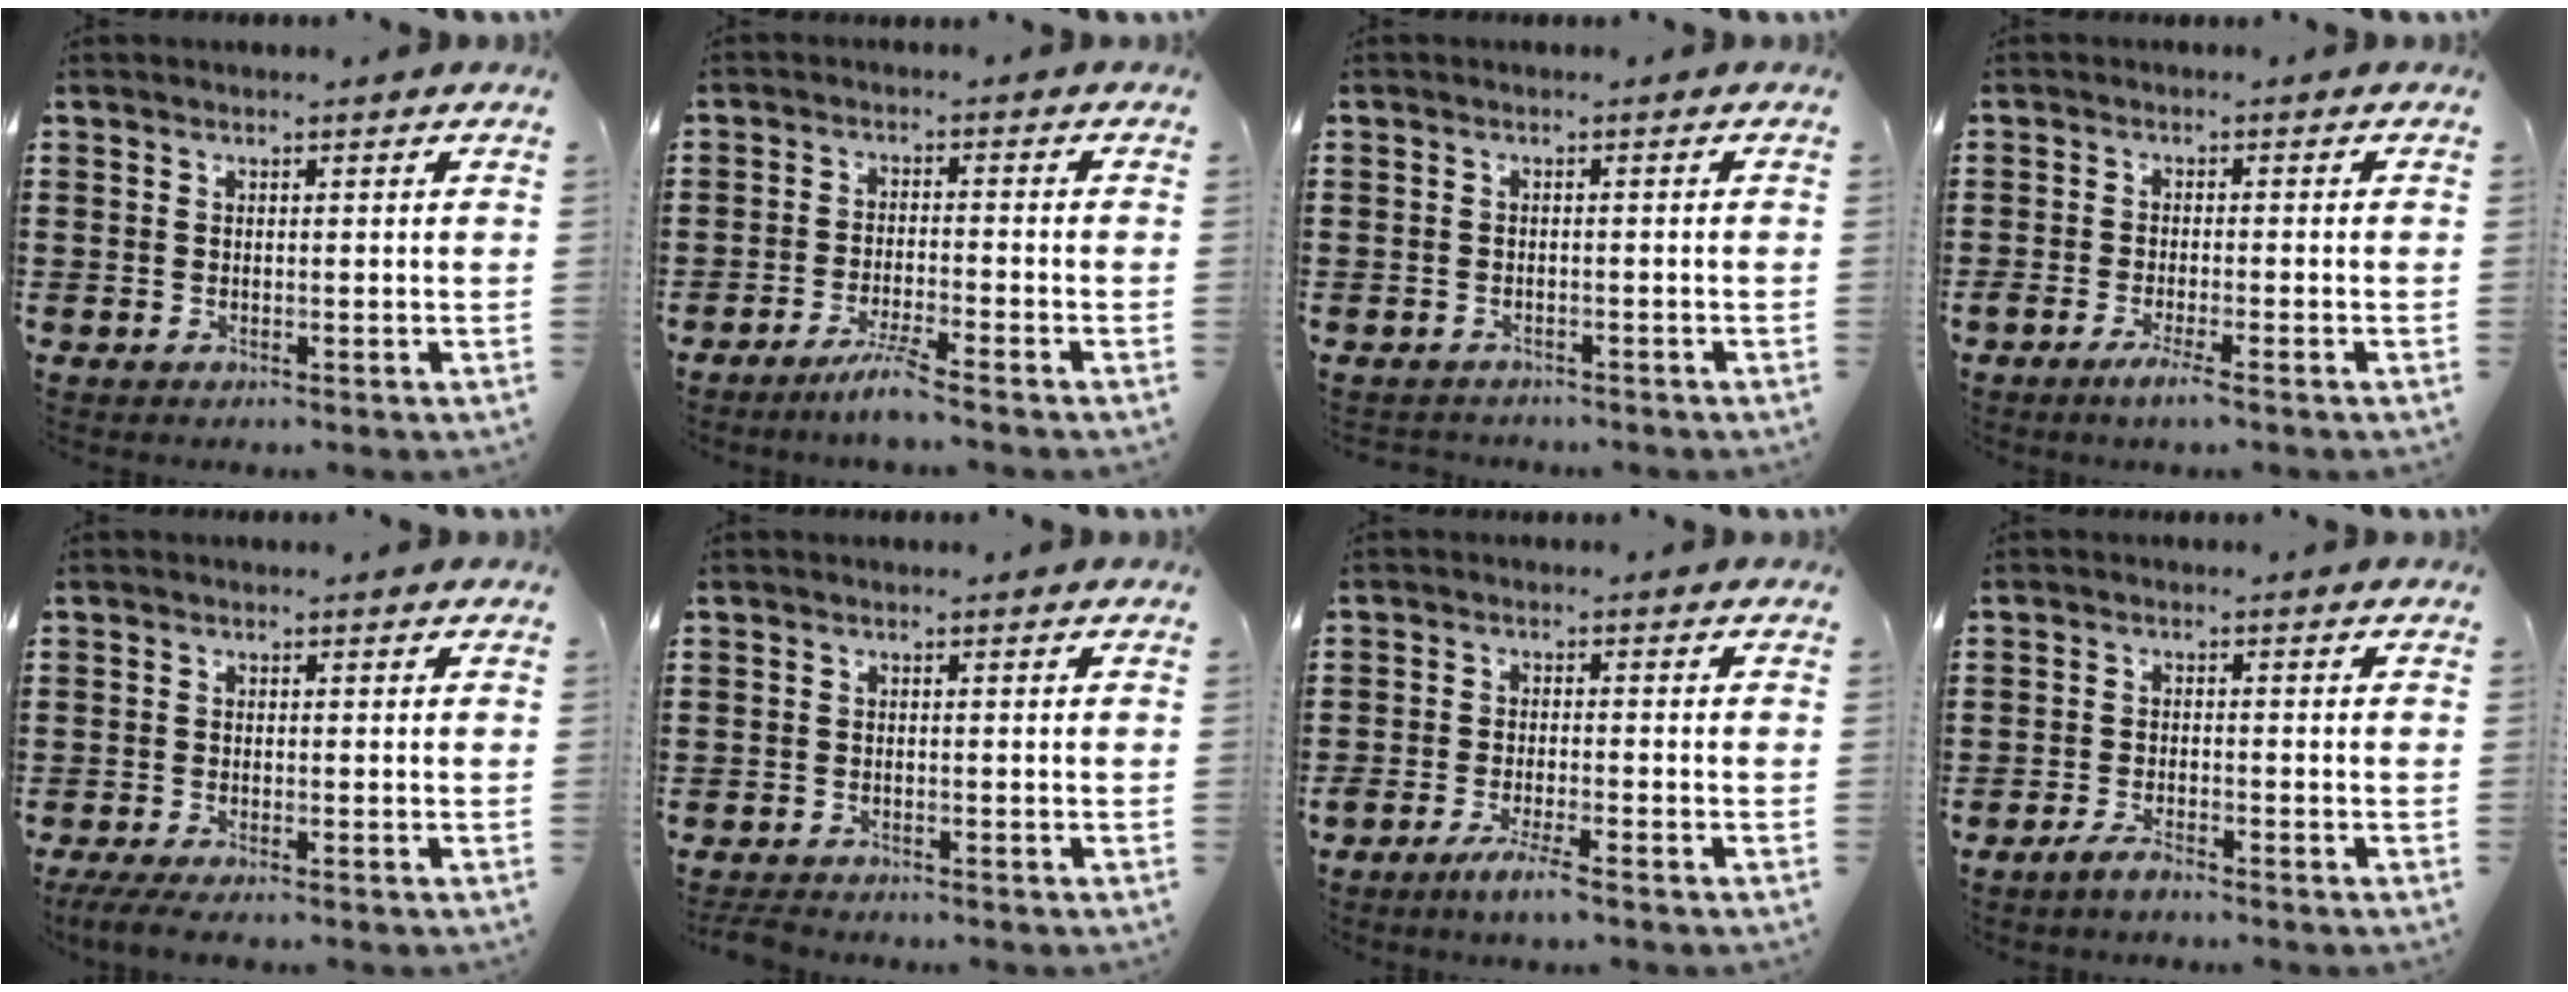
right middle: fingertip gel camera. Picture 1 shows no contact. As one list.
[{"total": 4.1, "force": [-3.3, -0.3, 2.3], "torque": [-0.051, -0.007, -0.064]}, {"total": 1.1, "force": [-1.1, 0.1, -0.1], "torque": [-0.004, -0.001, -0.024]}, {"total": 2.6, "force": [-1.6, 0.0, 2.1], "torque": [-0.048, -0.007, -0.034]}, {"total": 2.2, "force": [-2.0, 0.0, 1.0], "torque": [-0.026, -0.006, -0.041]}, {"total": 2.0, "force": [-1.9, 0.3, 0.3], "torque": [-0.018, -0.004, -0.042]}, {"total": 3.6, "force": [-2.7, 0.0, 2.5], "torque": [-0.053, -0.009, -0.051]}, {"total": 2.4, "force": [-2.0, 0.3, 1.3], "torque": [-0.030, -0.001, -0.039]}]